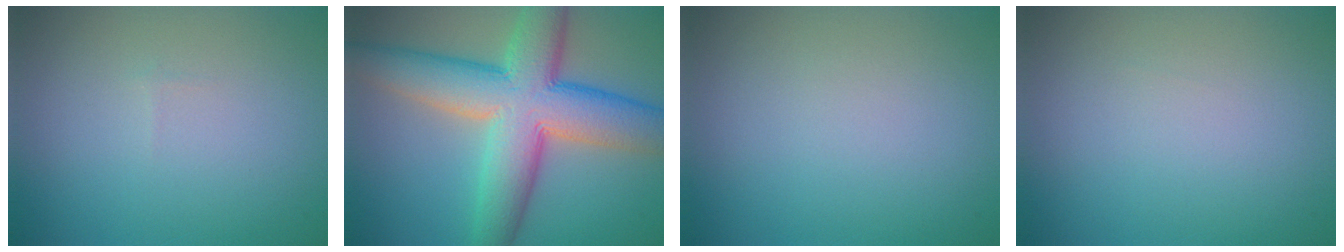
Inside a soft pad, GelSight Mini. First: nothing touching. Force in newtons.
{"total": 11.2, "press": 11.2, "slide": 0.2}
{"total": 0.0}
{"total": 0.0}